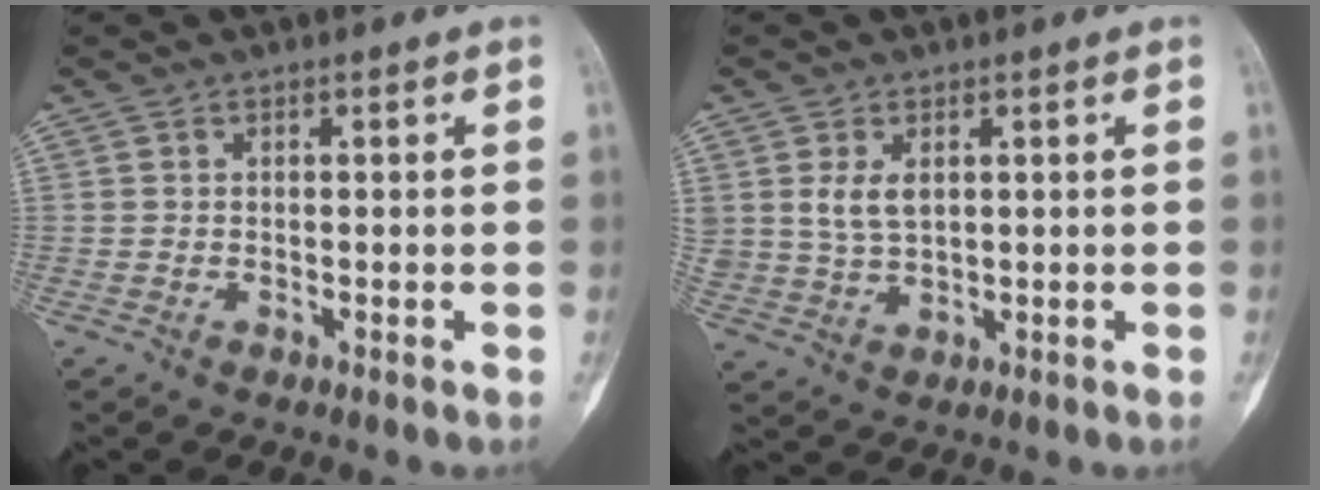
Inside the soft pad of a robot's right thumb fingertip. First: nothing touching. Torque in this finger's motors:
{"motor_torque": [0.09, 0.04, 0.57, 0.30, 0.03]}